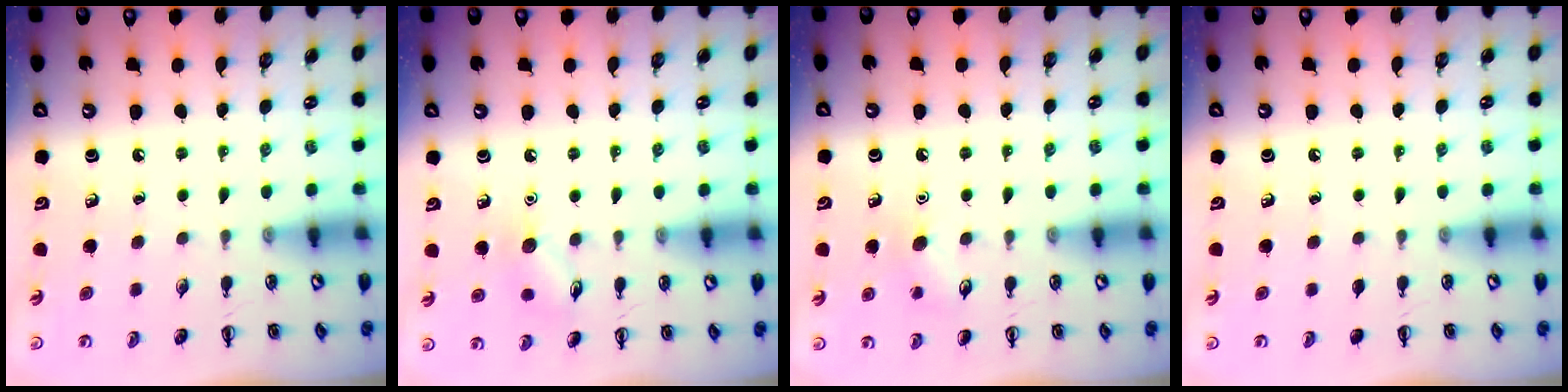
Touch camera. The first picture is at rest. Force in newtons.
{"total": 7.0, "press": 6.9, "slide": 1.3}
{"total": 7.2, "press": 6.9, "slide": 1.9}
{"total": 0.0}